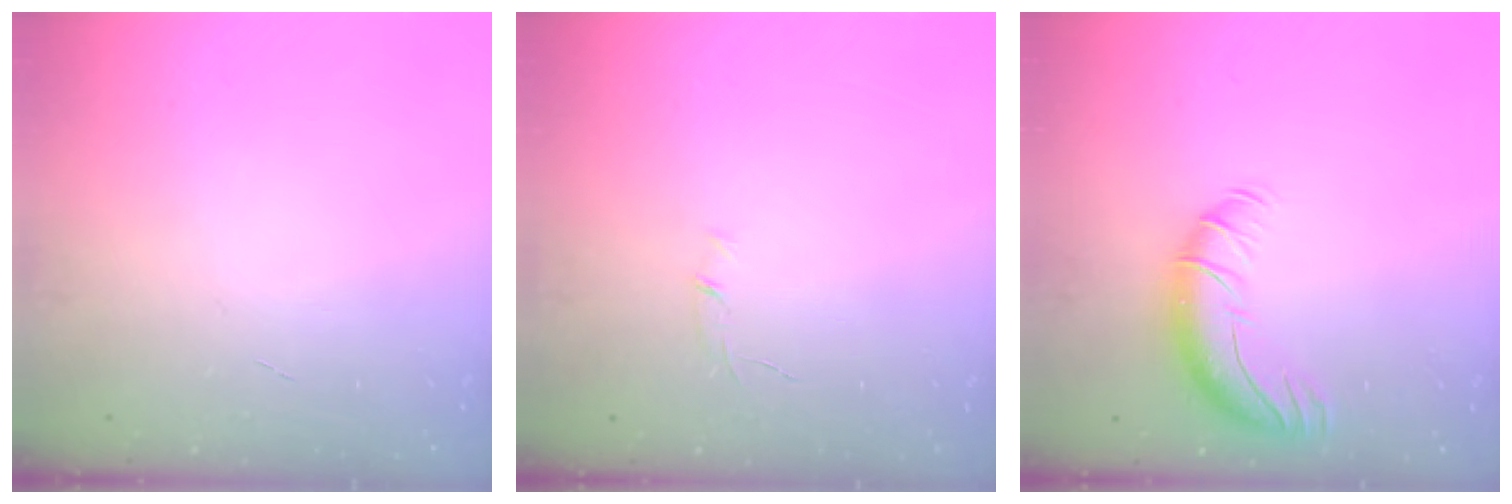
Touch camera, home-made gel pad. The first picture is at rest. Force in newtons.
{"total": 4.2, "press": 4.0, "slide": 1.3}
{"total": 10.9, "press": 10.5, "slide": 3.0}